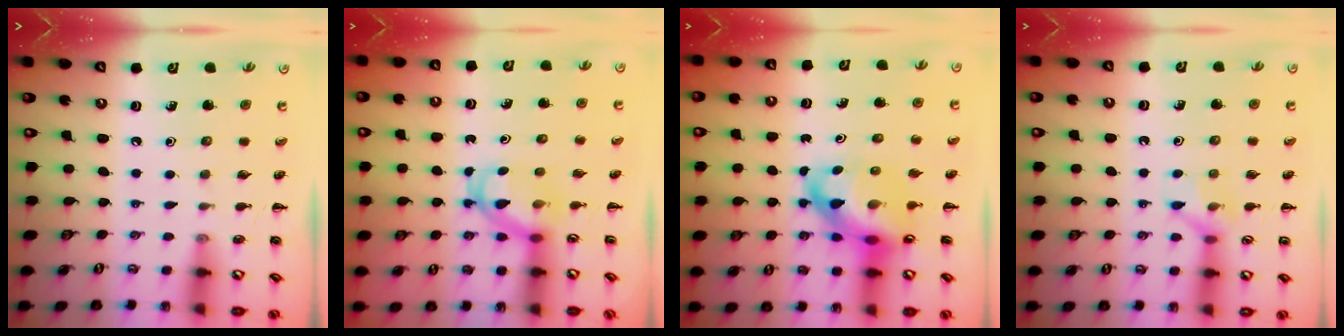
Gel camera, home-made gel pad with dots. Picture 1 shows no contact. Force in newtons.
{"total": 4.1, "press": 4.0, "slide": 0.7}
{"total": 12.2, "press": 11.6, "slide": 3.6}
{"total": 7.2, "press": 7.2, "slide": 0.1}